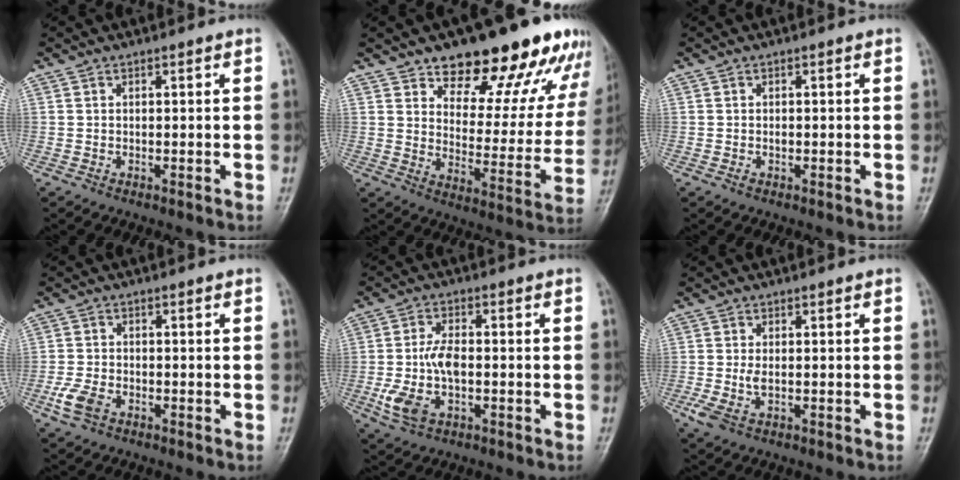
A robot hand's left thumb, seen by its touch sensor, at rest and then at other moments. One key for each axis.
{"total": 21.5, "fx": 15.4, "fy": 9.4, "fz": 11.6, "tx": -0.099, "ty": -0.083, "tz": 0.204}
{"total": 0.8, "fx": -0.3, "fy": 0.6, "fz": 0.5, "tx": -0.011, "ty": 0.004, "tz": -0.005}
{"total": 4.7, "fx": -2.5, "fy": 2.8, "fz": 2.8, "tx": -0.071, "ty": 0.007, "tz": -0.051}
{"total": 9.1, "fx": -1.8, "fy": 5.1, "fz": 7.4, "tx": -0.156, "ty": 0.010, "tz": -0.033}
{"total": 3.6, "fx": -1.0, "fy": 1.9, "fz": 3.0, "tx": -0.079, "ty": 0.000, "tz": -0.017}